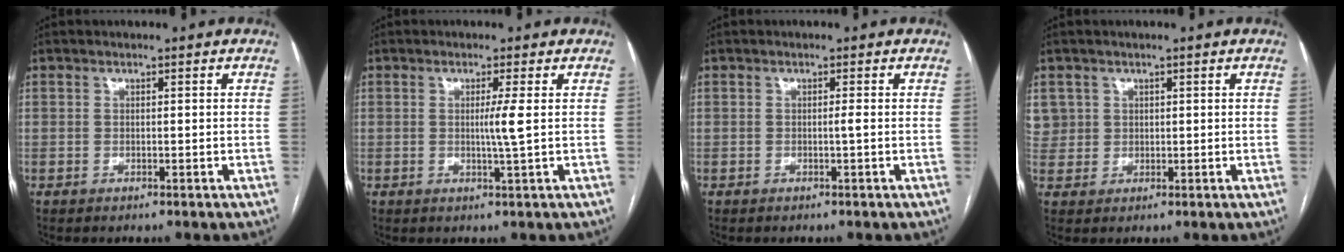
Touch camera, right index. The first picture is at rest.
{"total": 2.8, "force": [0.2, -0.9, 2.6], "torque": [-0.047, -0.006, 0.004]}
{"total": 0.7, "force": [-0.1, -0.2, 0.6], "torque": [-0.002, 0.001, -0.006]}
{"total": 3.8, "force": [1.6, 3.5, 0.2], "torque": [0.006, 0.013, 0.034]}